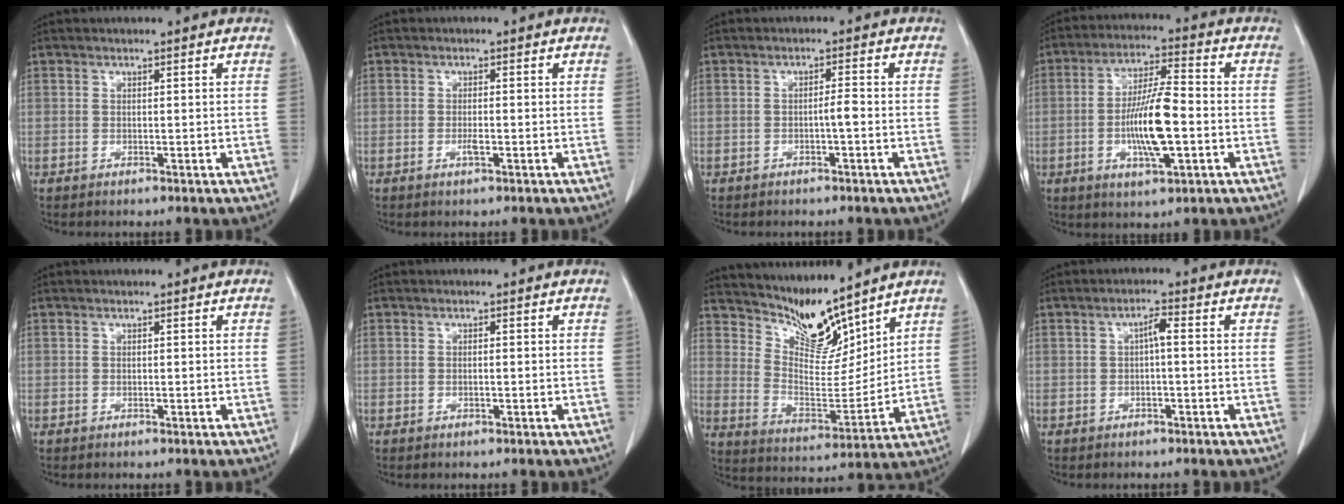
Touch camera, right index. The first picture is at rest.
{"total": 1.5, "force": [-0.5, 0.2, 1.4], "torque": [-0.026, 0.000, -0.008]}
{"total": 1.3, "force": [-0.4, 0.0, 1.2], "torque": [-0.019, 0.002, -0.006]}
{"total": 13.2, "force": [-2.7, 2.3, 12.7], "torque": [-0.241, 0.001, -0.047]}
{"total": 0.0}
{"total": 0.5, "force": [-0.1, 0.1, 0.5], "torque": [-0.010, 0.002, 0.001]}
{"total": 9.8, "force": [9.1, 2.1, 3.2], "torque": [-0.061, -0.009, 0.178]}
{"total": 2.1, "force": [0.0, 0.3, 2.1], "torque": [-0.034, 0.006, -0.001]}